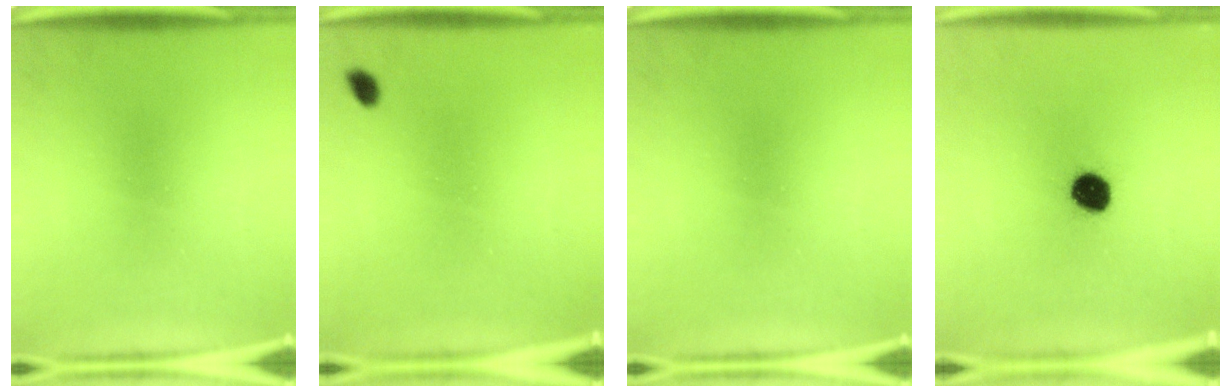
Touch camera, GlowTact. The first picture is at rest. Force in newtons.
{"total": 1.3}
{"total": 0.0}
{"total": 7.6}